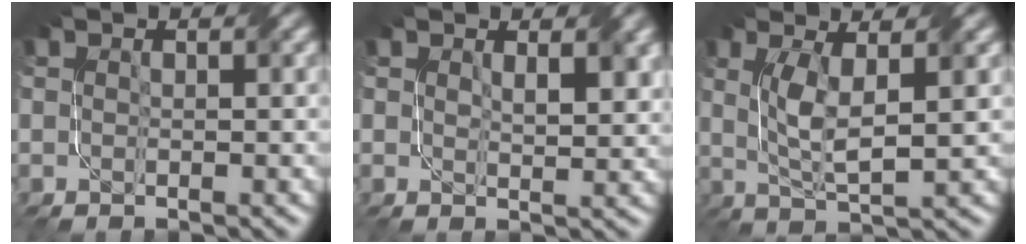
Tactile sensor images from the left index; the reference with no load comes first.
{"total": 2.6, "force": [1.3, 1.0, 2.0], "torque": [-0.029, -0.005, 0.026]}
{"total": 4.2, "force": [1.0, 1.1, 4.0], "torque": [-0.083, -0.002, 0.024]}